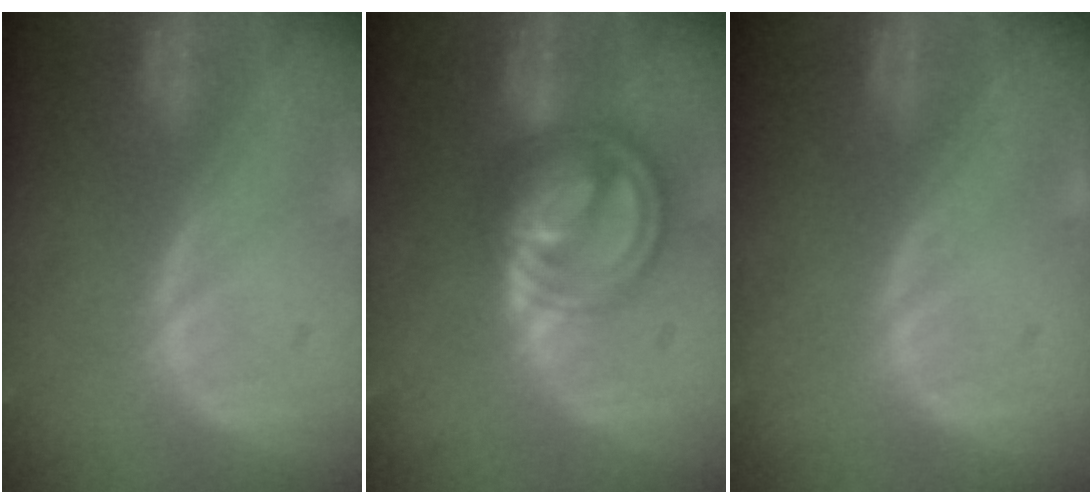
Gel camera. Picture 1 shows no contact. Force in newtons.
{"total": 8.7, "press": 8.7, "slide": 0.6}
{"total": 0.0}